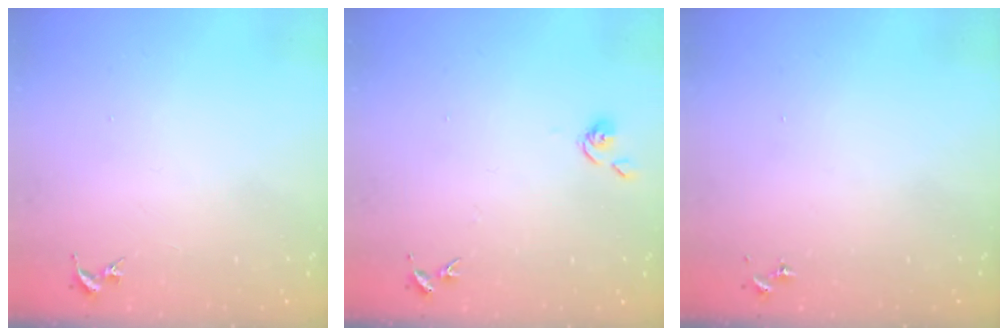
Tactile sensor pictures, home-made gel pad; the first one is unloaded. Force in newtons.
{"total": 6.3, "press": 6.3, "slide": 0.5}
{"total": 0.0}